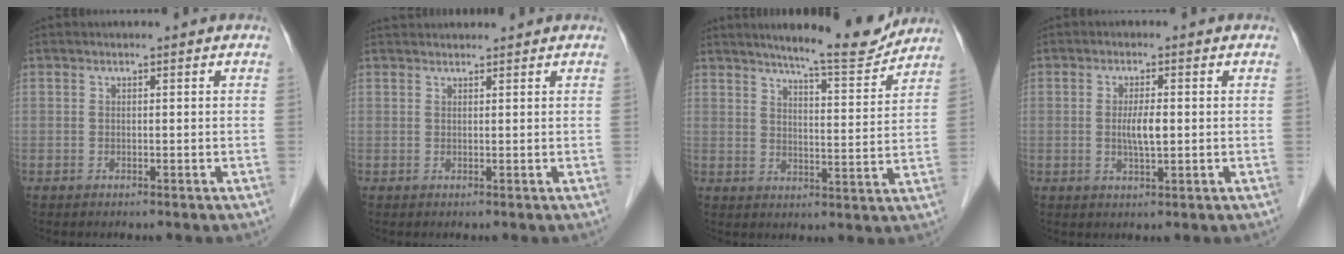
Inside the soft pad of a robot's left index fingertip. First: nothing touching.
{"total": 4.3, "force": [4.2, 0.5, 0.9], "torque": [-0.011, 0.037, 0.060]}
{"total": 10.2, "force": [9.3, 0.4, 4.1], "torque": [-0.061, -0.013, 0.128]}
{"total": 3.4, "force": [0.0, 0.6, 3.3], "torque": [-0.064, -0.003, 0.002]}